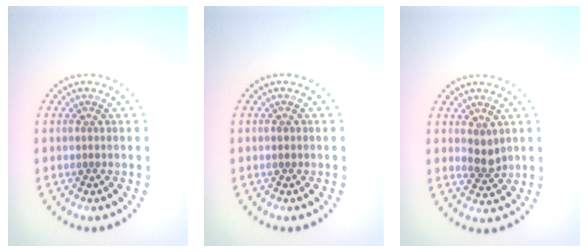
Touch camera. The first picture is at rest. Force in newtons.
{"total": 0.7, "press": 0.7, "slide": 0.0}
{"total": 1.7, "press": 1.6, "slide": 0.6}